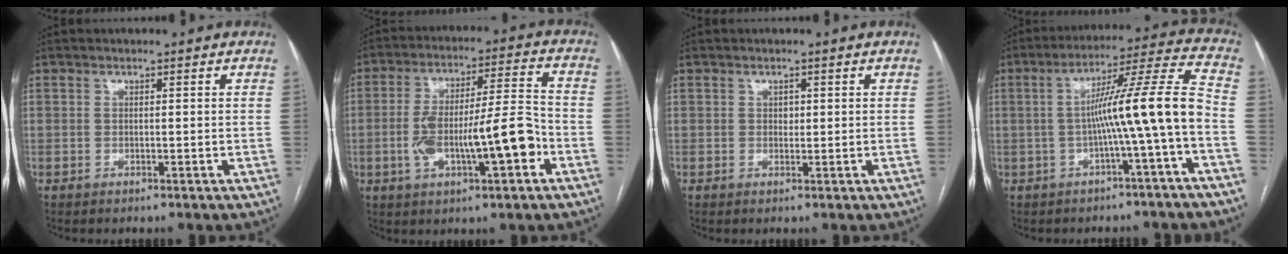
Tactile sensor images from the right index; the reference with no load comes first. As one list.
[{"total": 14.1, "force": [-3.9, 2.6, 13.3], "torque": [-0.231, 0.023, -0.057]}, {"total": 1.0, "force": [0.2, 0.8, 0.6], "torque": [-0.007, 0.001, 0.003]}, {"total": 11.5, "force": [-2.6, -1.4, 11.1], "torque": [-0.172, 0.025, -0.042]}]